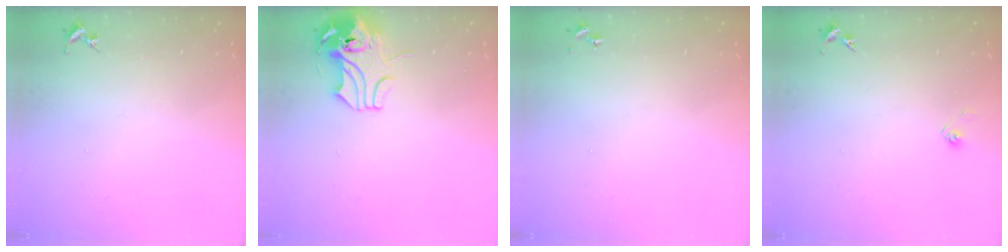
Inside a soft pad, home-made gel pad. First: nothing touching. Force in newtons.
{"total": 12.2, "press": 12.1, "slide": 1.7}
{"total": 0.0}
{"total": 2.9, "press": 2.5, "slide": 1.5}